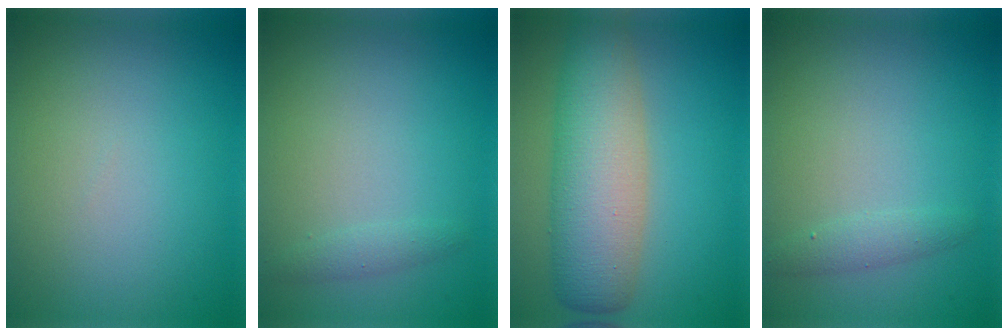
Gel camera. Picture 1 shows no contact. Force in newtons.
{"total": 1.0, "press": 1.0, "slide": 0.0}
{"total": 7.8, "press": 7.8, "slide": 0.1}
{"total": 1.3, "press": 1.3, "slide": 0.1}